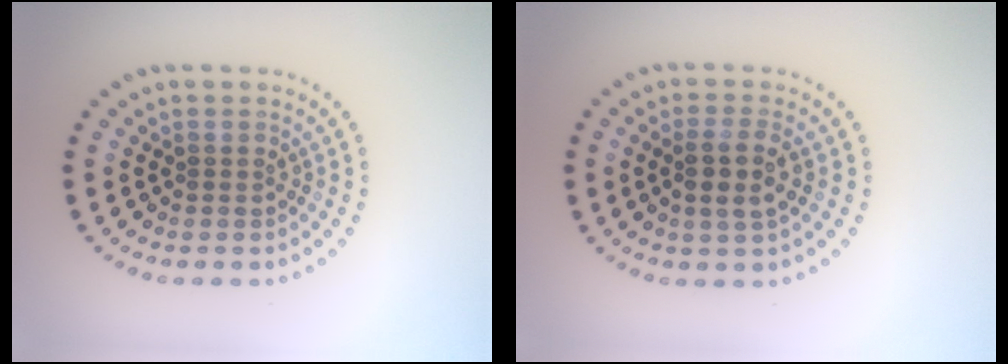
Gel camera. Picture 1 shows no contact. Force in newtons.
{"total": 2.7, "press": 2.5, "slide": 0.9}